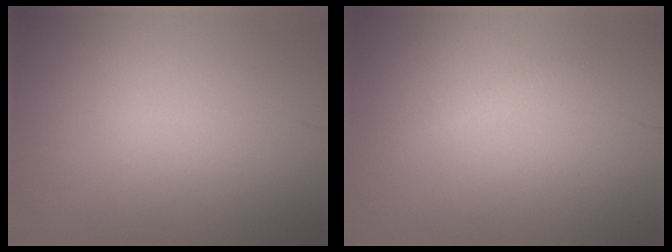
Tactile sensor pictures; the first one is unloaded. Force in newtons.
{"total": 1.0, "press": 1.0, "slide": 0.0}